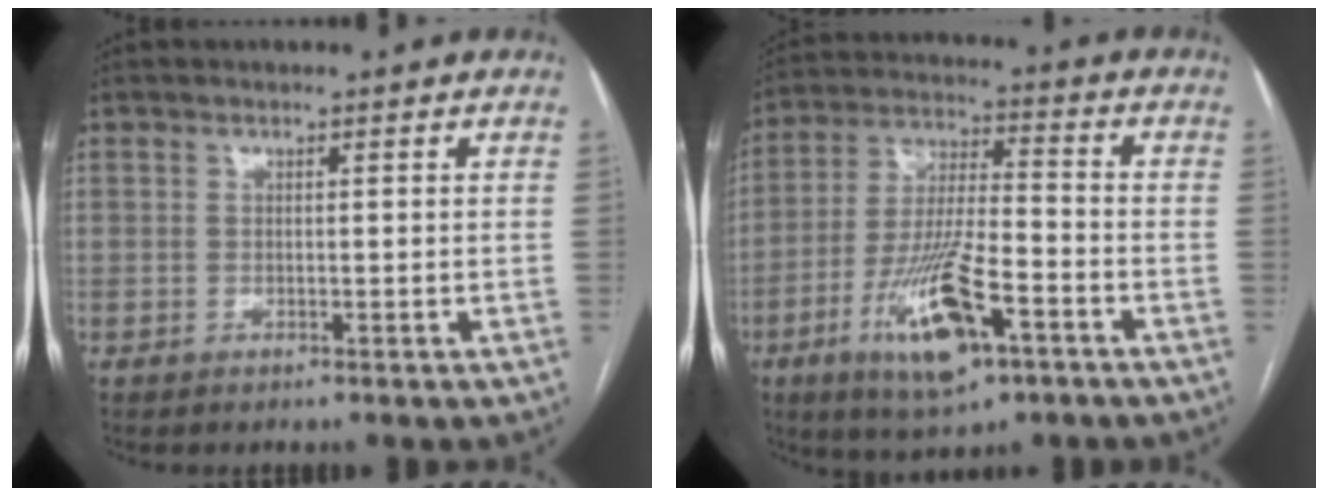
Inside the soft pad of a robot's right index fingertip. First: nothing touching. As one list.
[{"total": 14.9, "force": [-6.8, 3.5, 12.7], "torque": [-0.252, -0.014, -0.115]}]